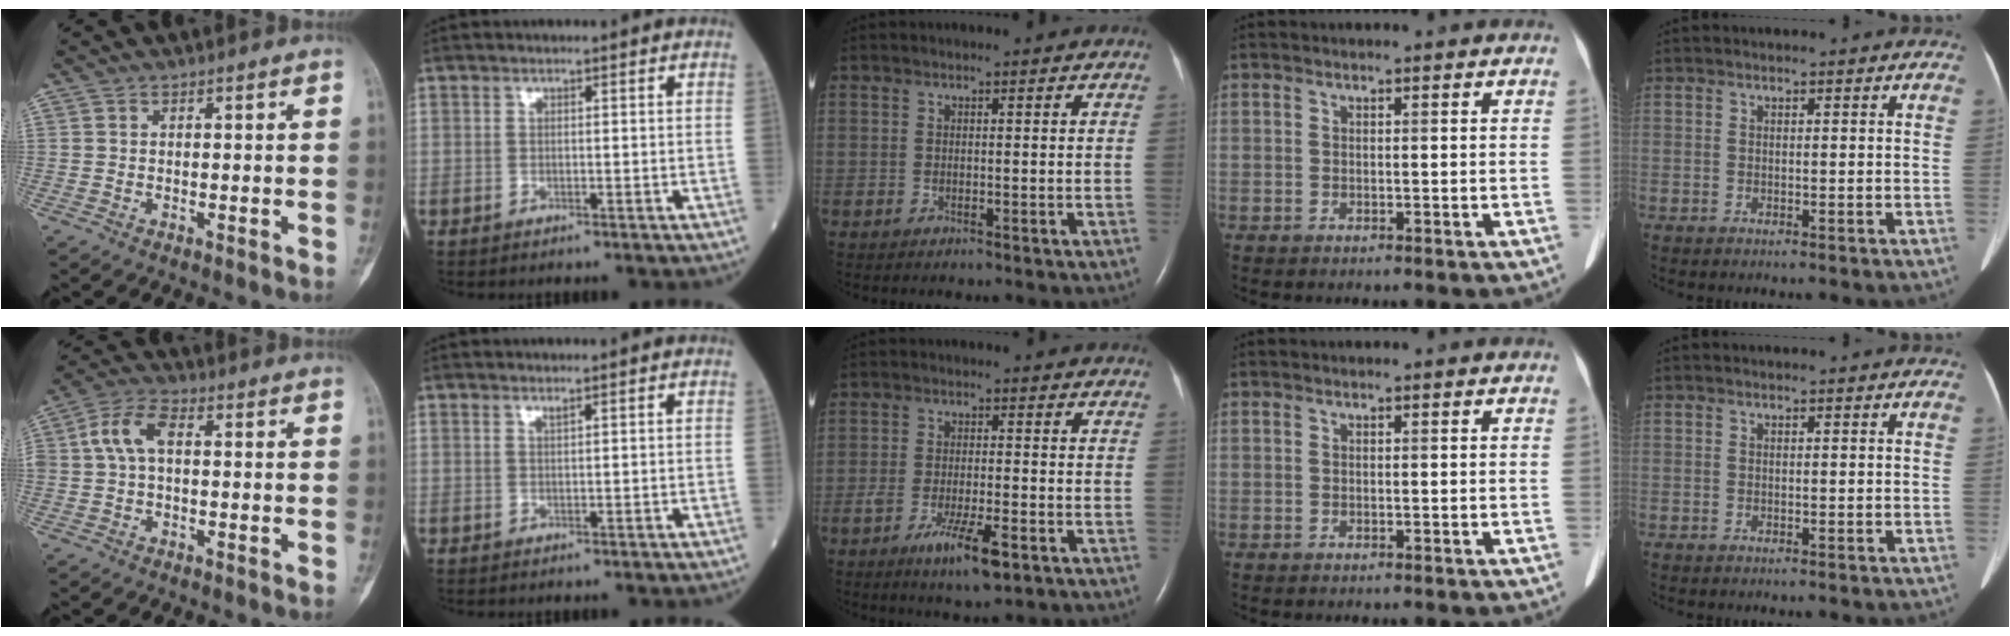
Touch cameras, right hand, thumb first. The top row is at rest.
{"thumb": {"total": 7.0, "force": [0.6, 4.1, 5.7], "torque": [-0.117, 0.025, 0.006]}, "index": {"total": 0.7, "force": [0.6, -0.1, 0.3], "torque": [-0.011, -0.006, 0.013]}, "middle": {"total": 7.1, "force": [-3.7, 1.2, 5.9], "torque": [-0.105, -0.012, -0.058]}}